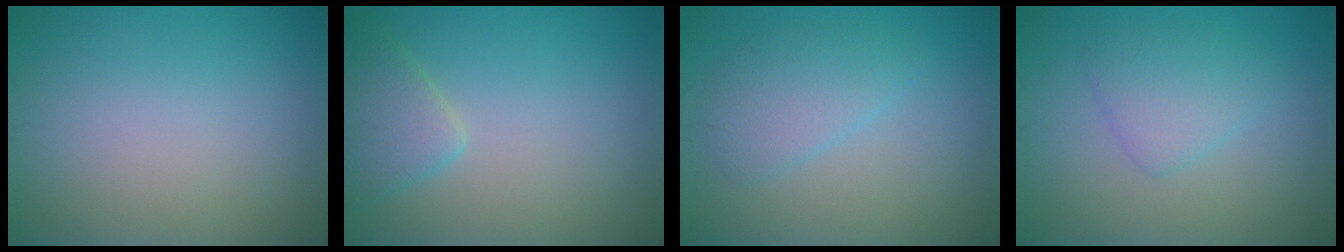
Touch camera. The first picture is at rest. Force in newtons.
{"total": 2.8, "press": 2.8, "slide": 0.2}
{"total": 2.9, "press": 2.9, "slide": 0.2}
{"total": 2.6, "press": 2.6, "slide": 0.3}